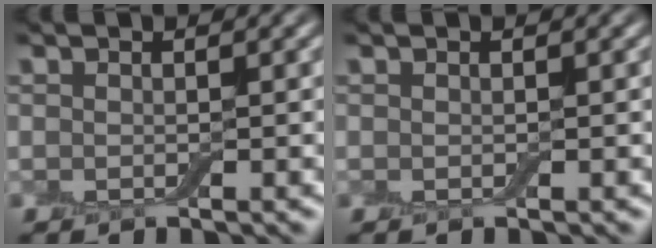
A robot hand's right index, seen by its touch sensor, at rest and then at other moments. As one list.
[{"total": 0.0}]